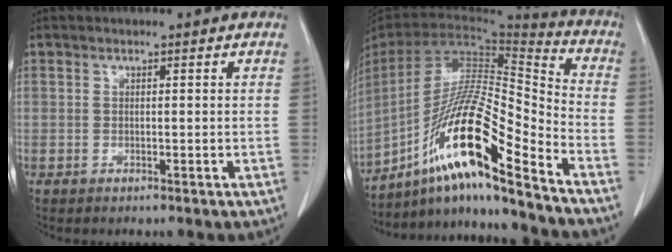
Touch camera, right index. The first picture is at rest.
{"total": 20.2, "force": [-12.9, 0.6, 15.5], "torque": [-0.311, -0.008, -0.240]}